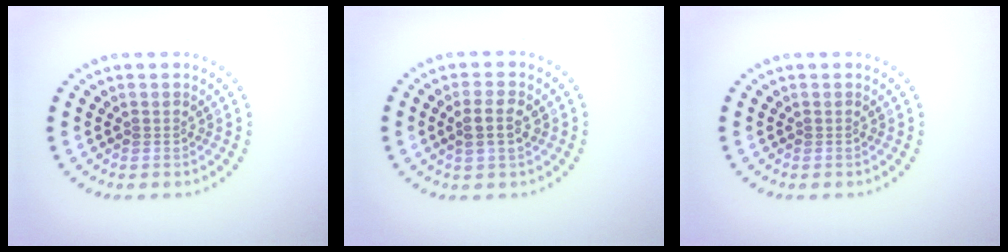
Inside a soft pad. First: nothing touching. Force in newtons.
{"total": 2.6, "press": 2.6, "slide": 0.3}
{"total": 0.0}